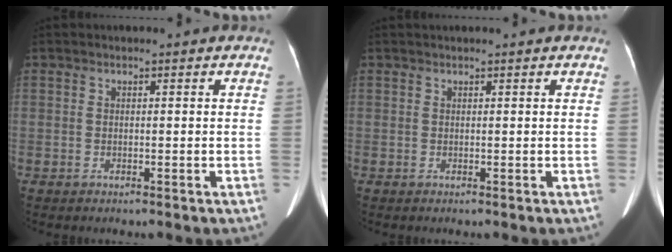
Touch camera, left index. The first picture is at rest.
{"total": 1.6, "force": [1.4, -0.1, 0.6], "torque": [-0.007, 0.025, 0.025]}